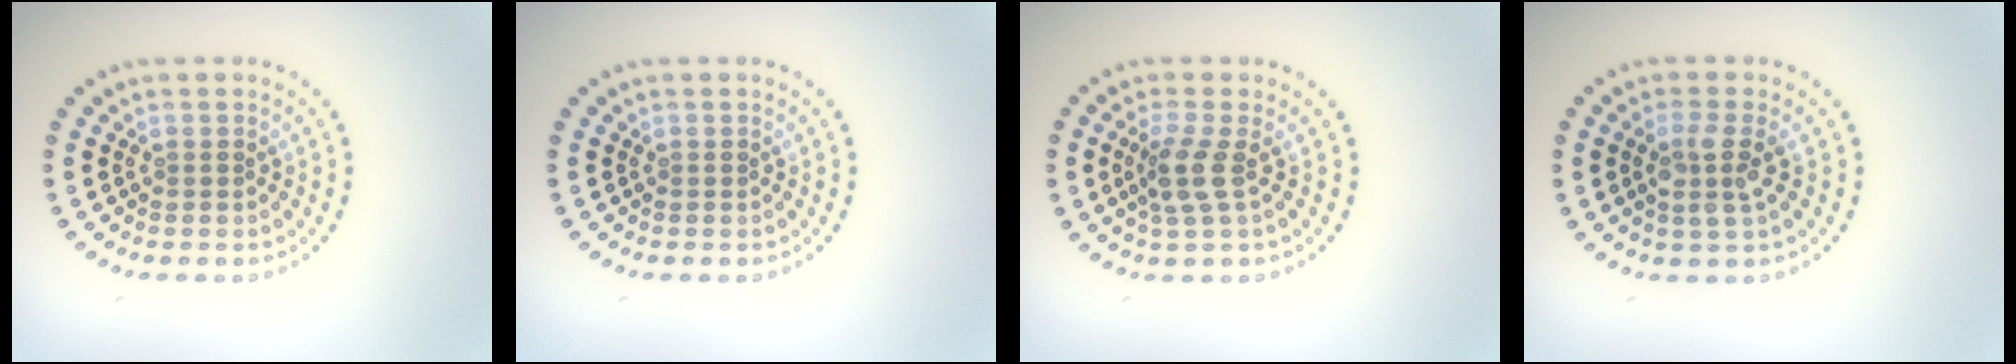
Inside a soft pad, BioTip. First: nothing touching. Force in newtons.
{"total": 0.0}
{"total": 2.6, "press": 2.0, "slide": 1.7}
{"total": 2.5, "press": 2.1, "slide": 1.3}